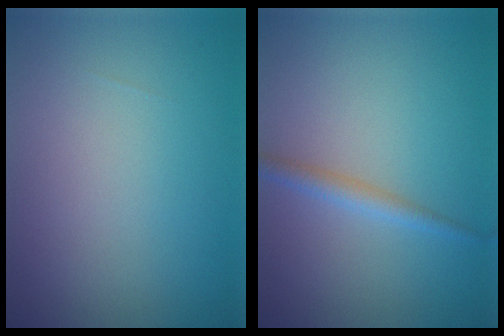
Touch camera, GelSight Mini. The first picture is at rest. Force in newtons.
{"total": 1.6, "press": 1.6, "slide": 0.1}